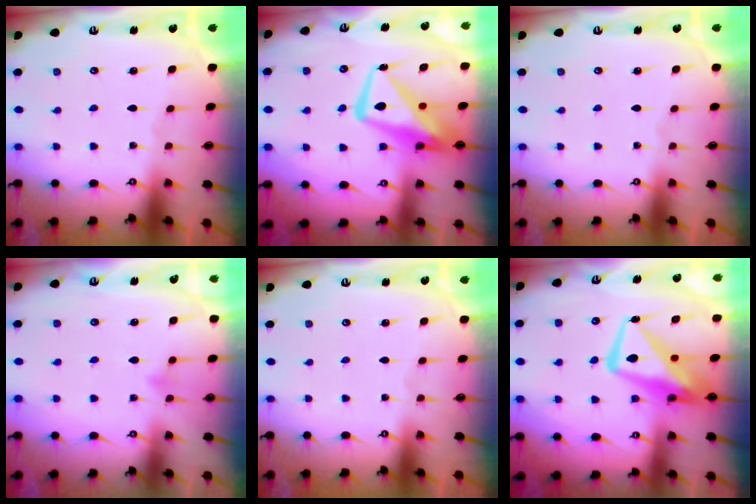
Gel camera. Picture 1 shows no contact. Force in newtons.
{"total": 13.2, "press": 13.1, "slide": 1.4}
{"total": 0.0}
{"total": 3.7, "press": 3.7, "slide": 0.4}
{"total": 0.0}
{"total": 13.2, "press": 13.1, "slide": 1.4}